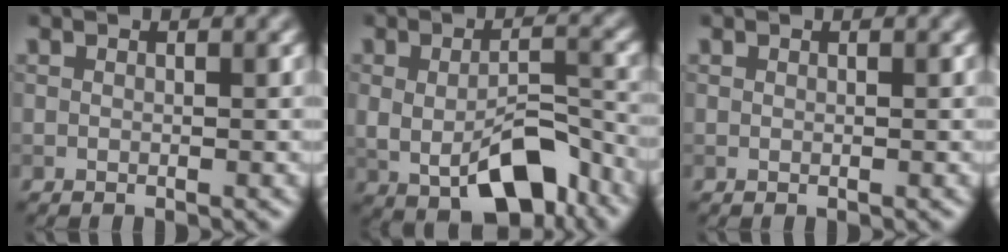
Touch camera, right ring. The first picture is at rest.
{"total": 7.6, "force": [-2.4, 3.6, 6.2], "torque": [-0.110, -0.009, -0.031]}
{"total": 0.0}